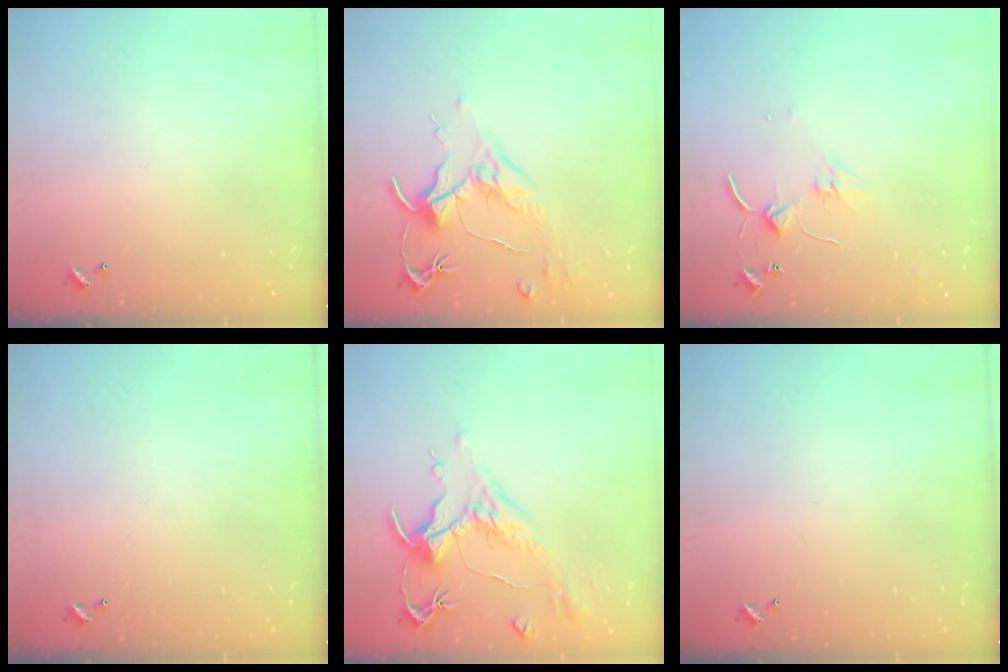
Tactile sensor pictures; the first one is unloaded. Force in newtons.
{"total": 1.8, "press": 1.6, "slide": 0.9}
{"total": 1.4, "press": 1.3, "slide": 0.2}
{"total": 0.0}
{"total": 1.6, "press": 0.8, "slide": 1.5}
{"total": 0.0}